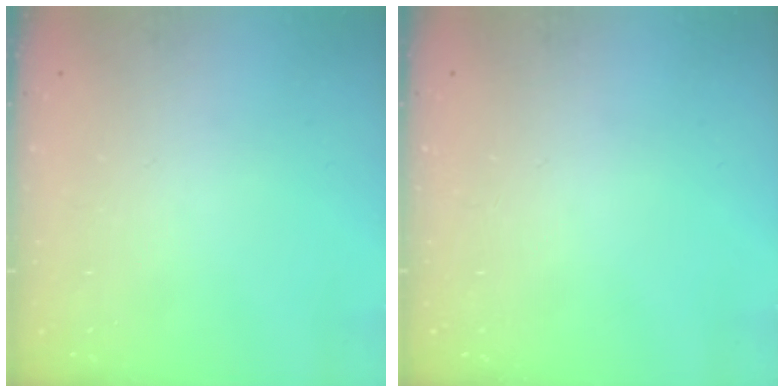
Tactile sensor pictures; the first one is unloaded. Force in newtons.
{"total": 0.0}